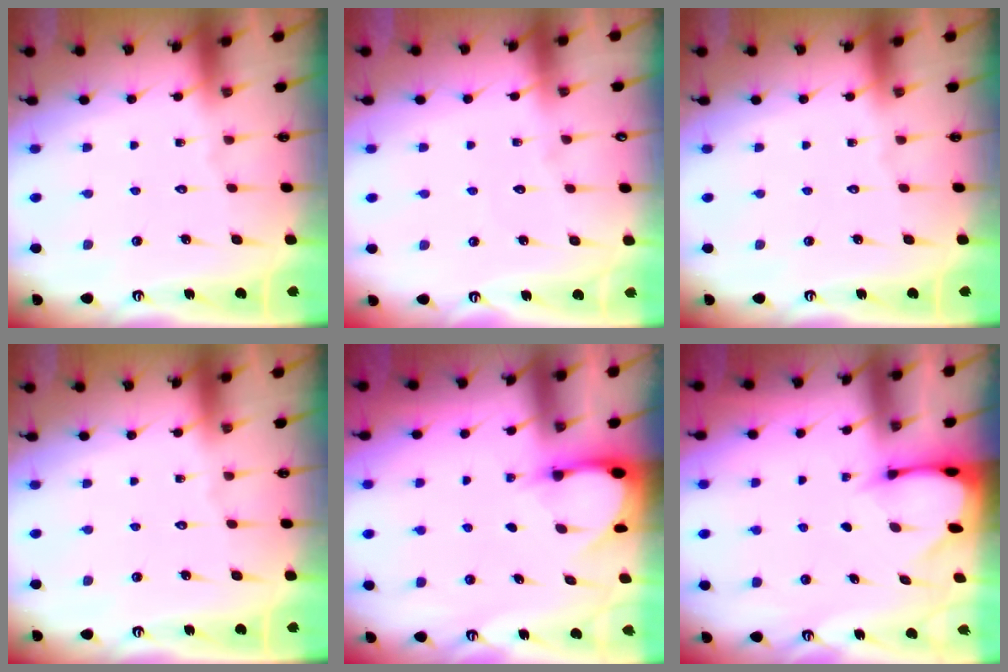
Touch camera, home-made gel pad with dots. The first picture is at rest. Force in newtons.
{"total": 2.0, "press": 2.0, "slide": 0.2}
{"total": 0.0}
{"total": 0.0}
{"total": 2.9, "press": 2.9, "slide": 0.3}
{"total": 2.6, "press": 2.6, "slide": 0.3}